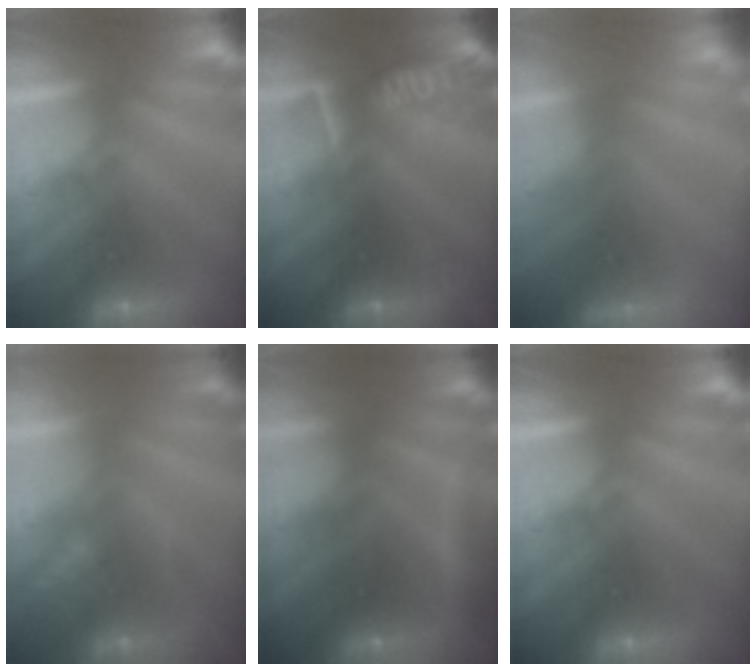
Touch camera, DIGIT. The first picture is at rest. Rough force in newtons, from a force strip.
{"total": 8.6}
{"total": 8.7}
{"total": 2.5}
{"total": 6.5}
{"total": 0.0}